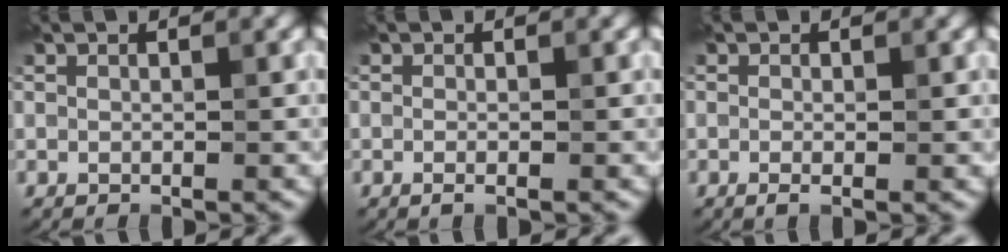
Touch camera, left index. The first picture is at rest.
{"total": 0.8, "force": [-0.3, 0.1, 0.7], "torque": [-0.011, -0.006, -0.005]}
{"total": 1.1, "force": [-0.2, 0.3, 1.0], "torque": [-0.018, -0.005, -0.005]}